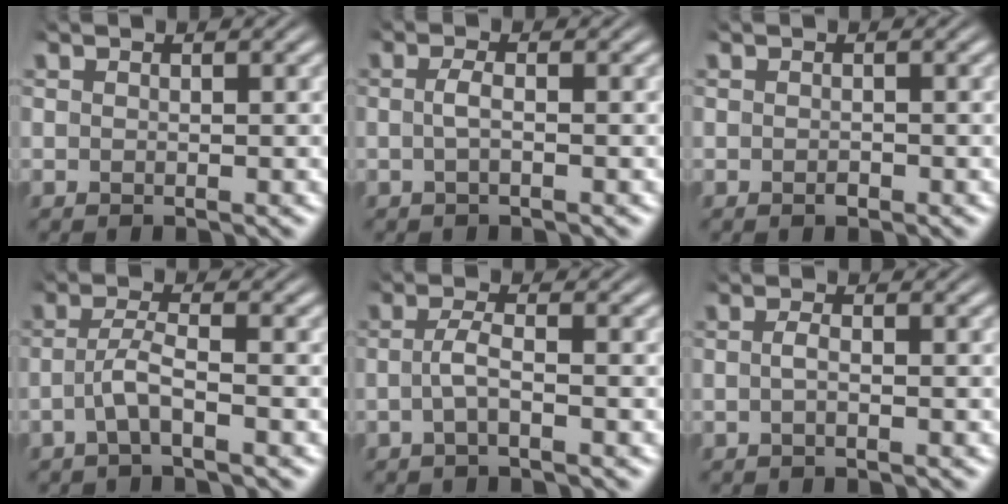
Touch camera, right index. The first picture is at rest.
{"total": 1.4, "force": [-0.5, -0.1, 1.3], "torque": [-0.031, -0.006, -0.007]}
{"total": 0.6, "force": [-0.5, 0.1, 0.3], "torque": [-0.005, -0.006, -0.006]}
{"total": 2.7, "force": [-1.7, 0.3, 2.1], "torque": [-0.045, -0.003, -0.030]}
{"total": 2.0, "force": [-1.1, 0.0, 1.7], "torque": [-0.039, -0.003, -0.018]}
{"total": 1.1, "force": [-0.6, -0.1, 0.9], "torque": [-0.023, -0.007, -0.008]}